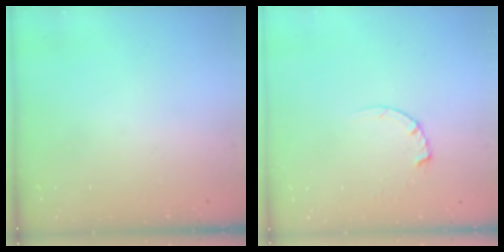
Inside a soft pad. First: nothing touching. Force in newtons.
{"total": 2.4, "press": 2.4, "slide": 0.3}